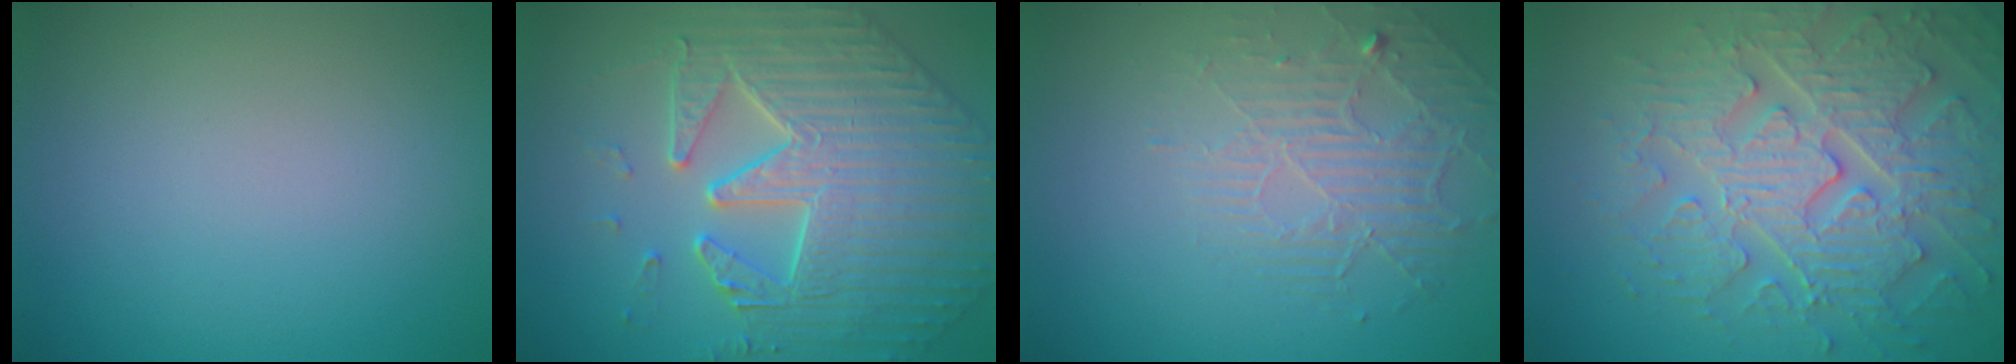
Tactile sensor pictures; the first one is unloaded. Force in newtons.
{"total": 6.8, "press": 5.9, "slide": 3.4}
{"total": 2.3, "press": 1.7, "slide": 1.6}
{"total": 7.8, "press": 6.3, "slide": 4.6}